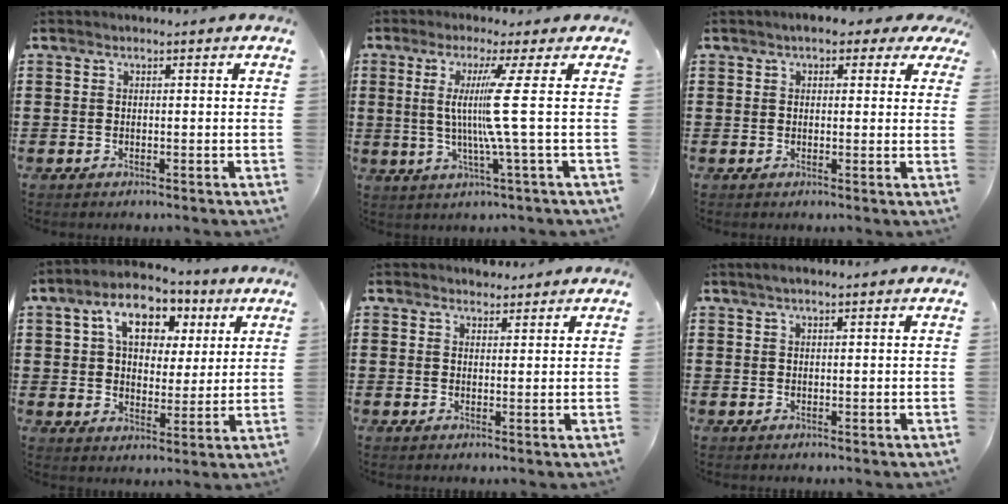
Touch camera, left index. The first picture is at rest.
{"total": 8.5, "force": [0.5, -2.4, 8.1], "torque": [-0.165, -0.020, -0.012]}
{"total": 2.9, "force": [2.0, 1.4, 1.6], "torque": [-0.030, 0.004, 0.032]}
{"total": 8.9, "force": [4.1, 5.7, 5.4], "torque": [-0.099, 0.007, 0.067]}
{"total": 2.0, "force": [1.9, 0.6, 0.0], "torque": [0.004, -0.002, 0.037]}
{"total": 1.2, "force": [0.8, 0.0, 0.8], "torque": [-0.016, 0.001, 0.016]}